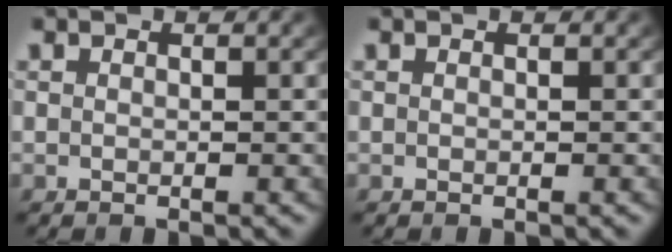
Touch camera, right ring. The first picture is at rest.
{"total": 0.0}